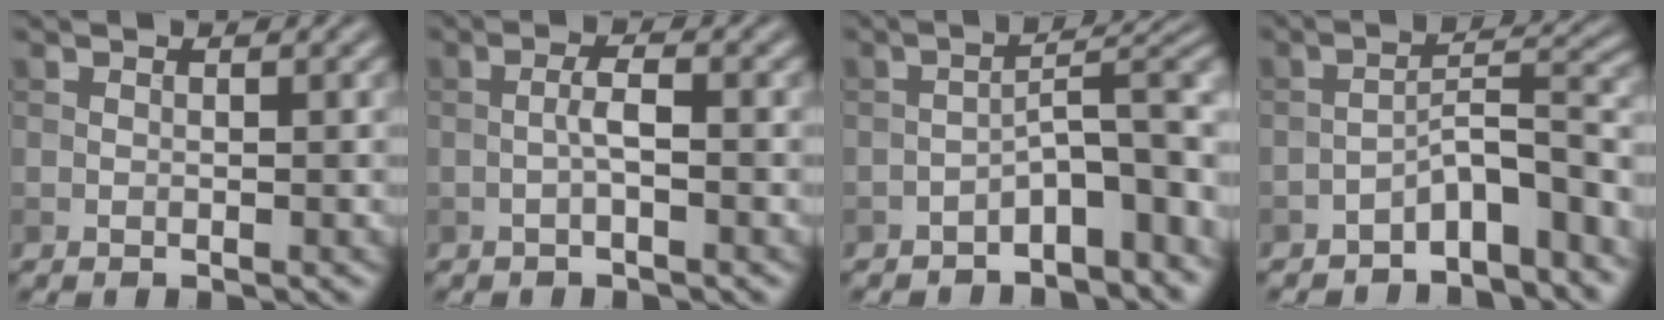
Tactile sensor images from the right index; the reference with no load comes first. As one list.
[{"total": 1.7, "force": [-0.5, 0.2, 1.6], "torque": [-0.033, 0.006, -0.012]}, {"total": 6.5, "force": [-3.6, 2.2, 4.9], "torque": [-0.061, 0.016, -0.061]}, {"total": 6.4, "force": [-4.5, 1.8, 4.1], "torque": [-0.052, 0.020, -0.076]}]